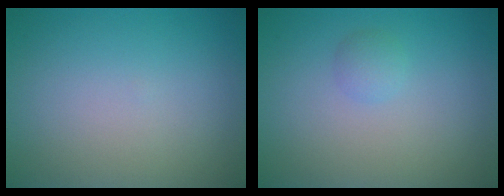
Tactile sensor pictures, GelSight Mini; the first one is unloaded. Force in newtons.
{"total": 1.1, "press": 1.1, "slide": 0.0}